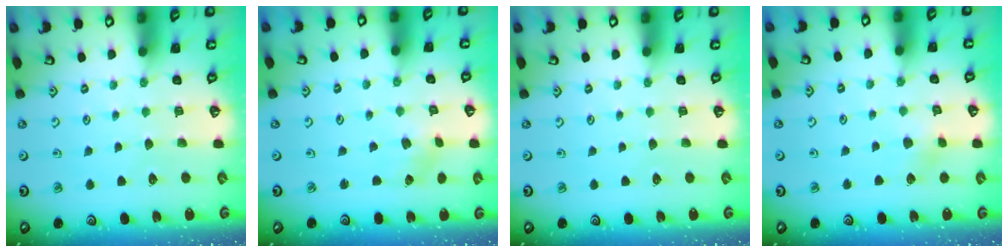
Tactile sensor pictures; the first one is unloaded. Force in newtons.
{"total": 2.4, "press": 2.3, "slide": 0.4}
{"total": 0.0}
{"total": 5.8, "press": 5.7, "slide": 0.7}